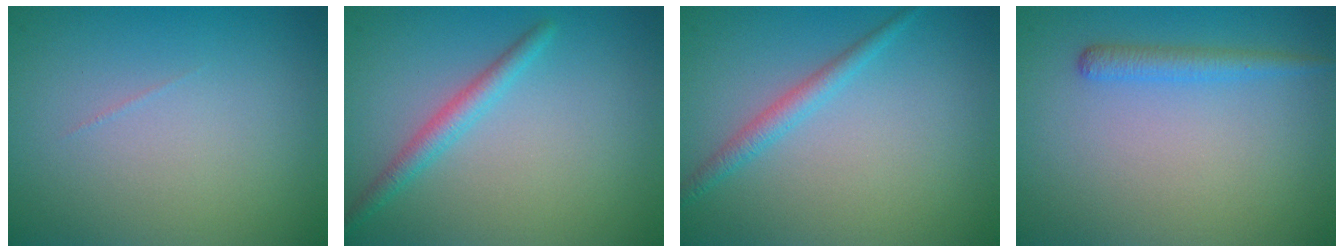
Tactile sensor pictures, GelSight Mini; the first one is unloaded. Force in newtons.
{"total": 1.9, "press": 1.9, "slide": 0.1}
{"total": 1.6, "press": 1.6, "slide": 0.1}
{"total": 1.7, "press": 1.7, "slide": 0.1}